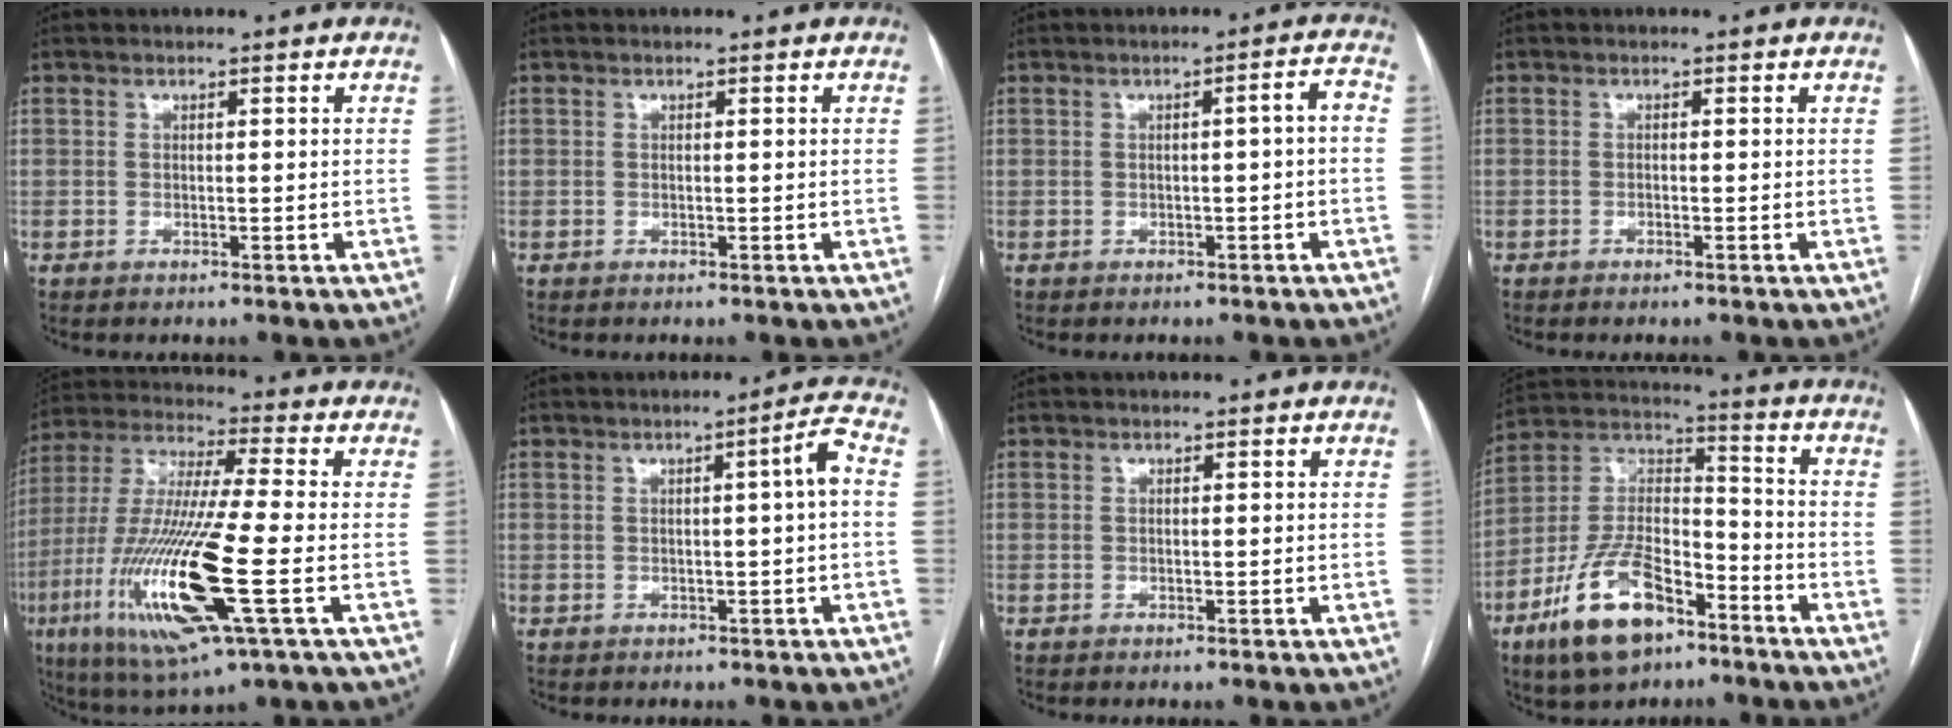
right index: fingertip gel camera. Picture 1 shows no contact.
{"total": 0.0}
{"total": 2.6, "force": [-0.5, 0.2, 2.5], "torque": [-0.029, 0.007, -0.007]}
{"total": 0.5, "force": [-0.4, 0.0, 0.3], "torque": [-0.007, 0.000, -0.008]}
{"total": 20.4, "force": [-6.0, 1.5, 19.4], "torque": [-0.427, -0.034, -0.111]}
{"total": 3.5, "force": [0.0, -0.4, 3.5], "torque": [-0.048, 0.005, 0.002]}
{"total": 0.0}
{"total": 16.1, "force": [-9.6, 7.0, 10.8], "torque": [-0.220, 0.009, -0.174]}